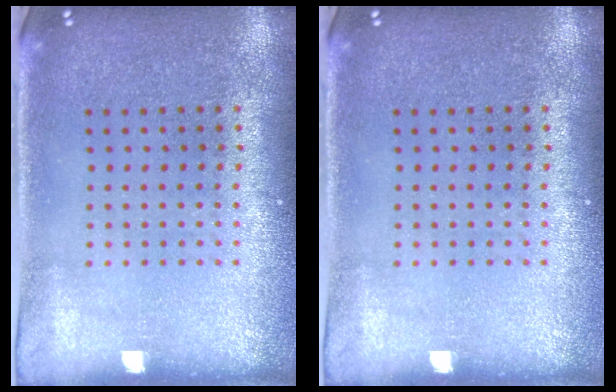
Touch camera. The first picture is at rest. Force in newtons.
{"total": 0.0}